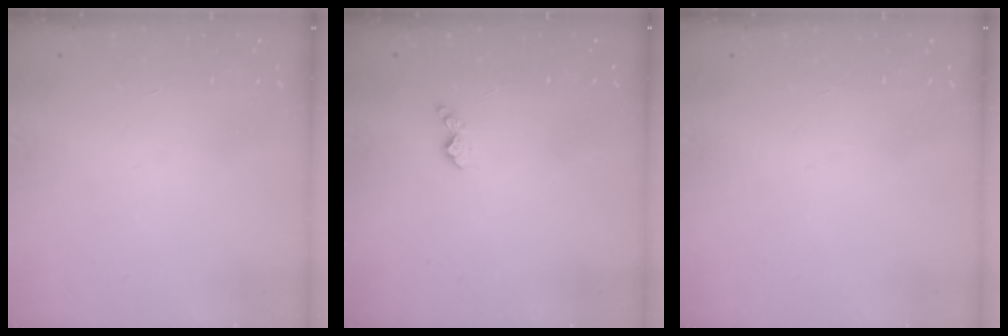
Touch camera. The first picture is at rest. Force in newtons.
{"total": 4.4, "press": 4.4, "slide": 0.6}
{"total": 0.0}